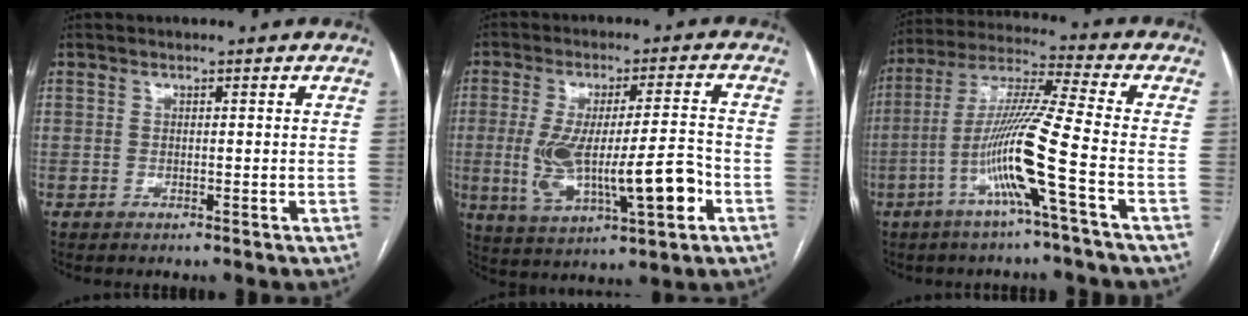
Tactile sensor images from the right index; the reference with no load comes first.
{"total": 14.5, "force": [-3.3, 2.9, 13.8], "torque": [-0.255, 0.004, -0.041]}
{"total": 12.8, "force": [-4.7, -1.7, 11.8], "torque": [-0.233, 0.000, -0.096]}